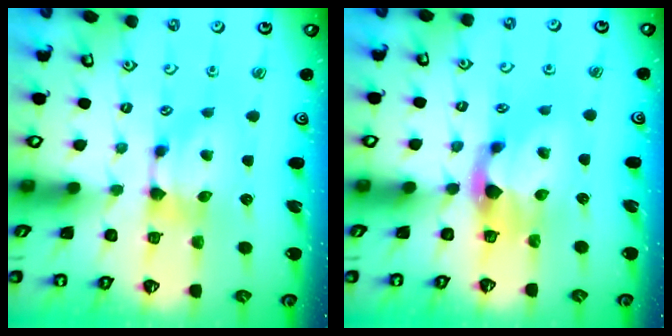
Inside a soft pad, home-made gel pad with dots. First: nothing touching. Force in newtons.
{"total": 2.2, "press": 1.8, "slide": 1.3}